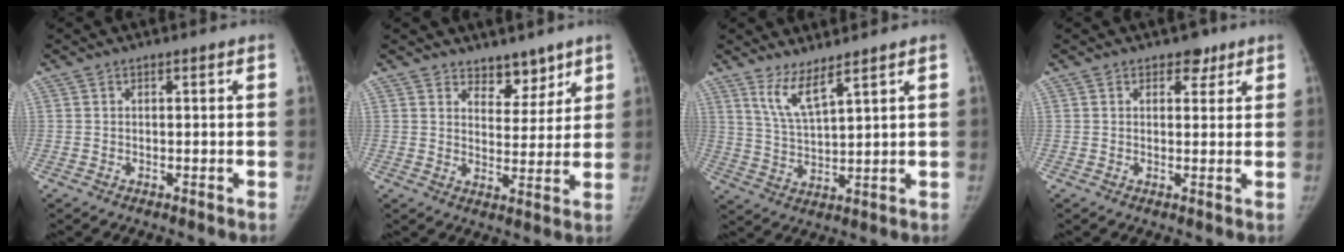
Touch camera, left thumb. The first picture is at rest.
{"total": 5.7, "force": [4.6, 3.1, 1.5], "torque": [0.013, -0.035, 0.075]}
{"total": 5.9, "force": [4.4, 0.7, 3.9], "torque": [-0.078, -0.041, 0.094]}
{"total": 2.7, "force": [1.7, 1.9, 0.9], "torque": [0.008, -0.007, 0.021]}